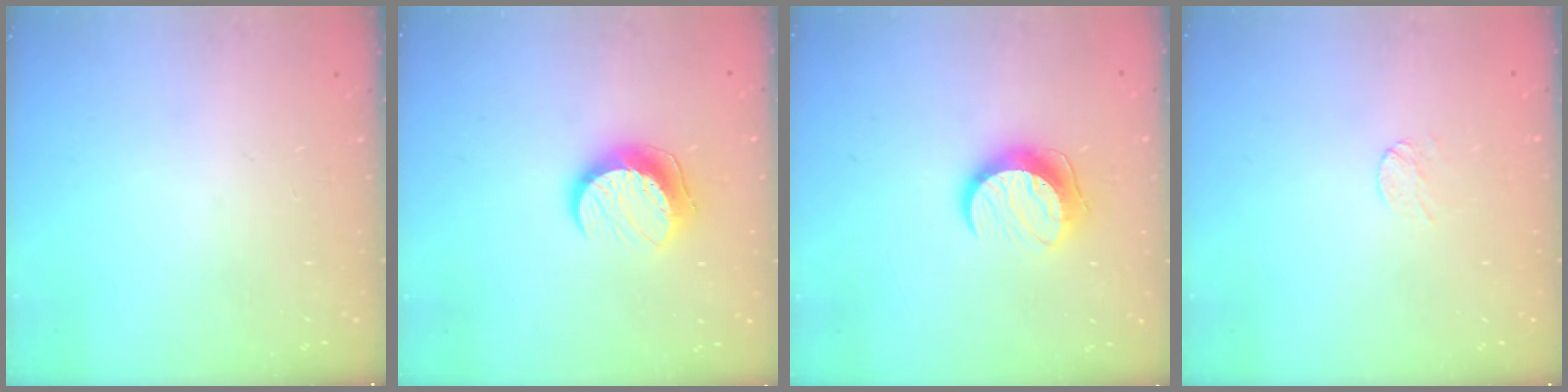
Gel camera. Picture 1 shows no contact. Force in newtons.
{"total": 10.1, "press": 10.1, "slide": 0.2}
{"total": 9.9, "press": 9.9, "slide": 0.2}
{"total": 3.0, "press": 3.0, "slide": 0.2}